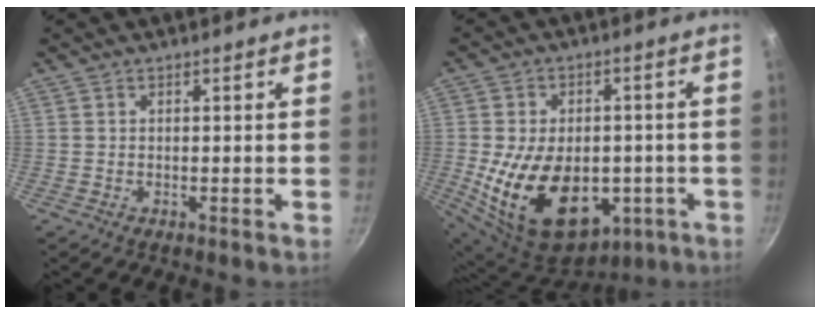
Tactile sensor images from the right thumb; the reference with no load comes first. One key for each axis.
{"total": 21.7, "fx": -4.6, "fy": 14.6, "fz": 15.4, "tx": -0.247, "ty": 0.004, "tz": -0.050}